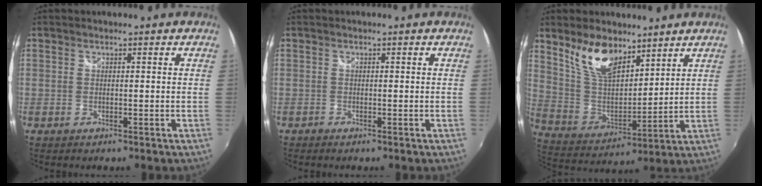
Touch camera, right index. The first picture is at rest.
{"total": 0.6, "force": [-0.3, -0.5, -0.1], "torque": [0.002, -0.001, -0.010]}
{"total": 13.3, "force": [8.9, 6.2, 7.6], "torque": [-0.149, 0.003, 0.179]}